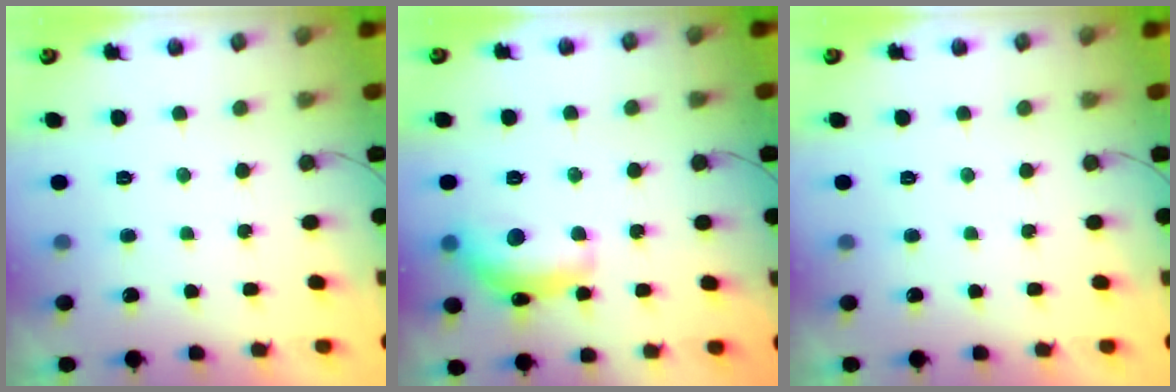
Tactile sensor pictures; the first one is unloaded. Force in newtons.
{"total": 16.3, "press": 16.3, "slide": 1.0}
{"total": 0.0}